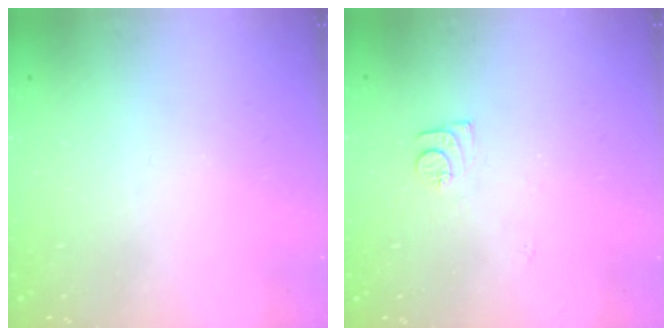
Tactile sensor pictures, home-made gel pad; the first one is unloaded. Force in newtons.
{"total": 7.5, "press": 7.4, "slide": 0.8}